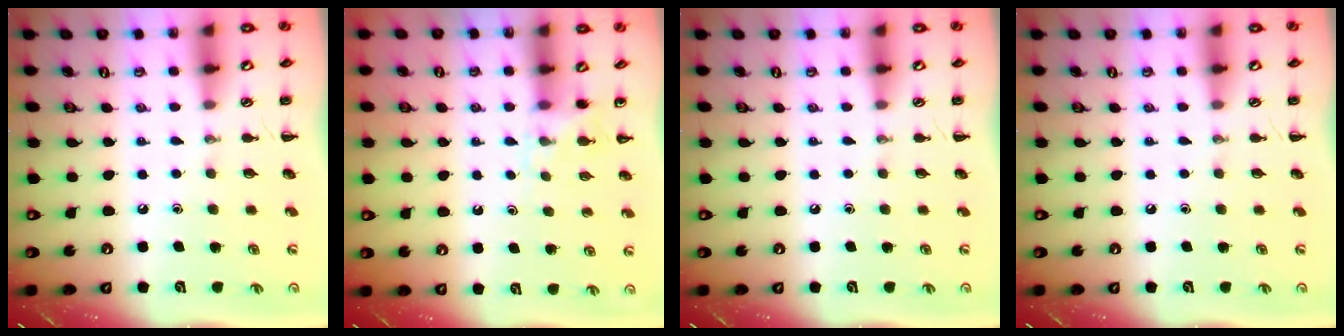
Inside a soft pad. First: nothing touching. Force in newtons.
{"total": 5.1, "press": 4.8, "slide": 1.5}
{"total": 0.0}
{"total": 0.0}